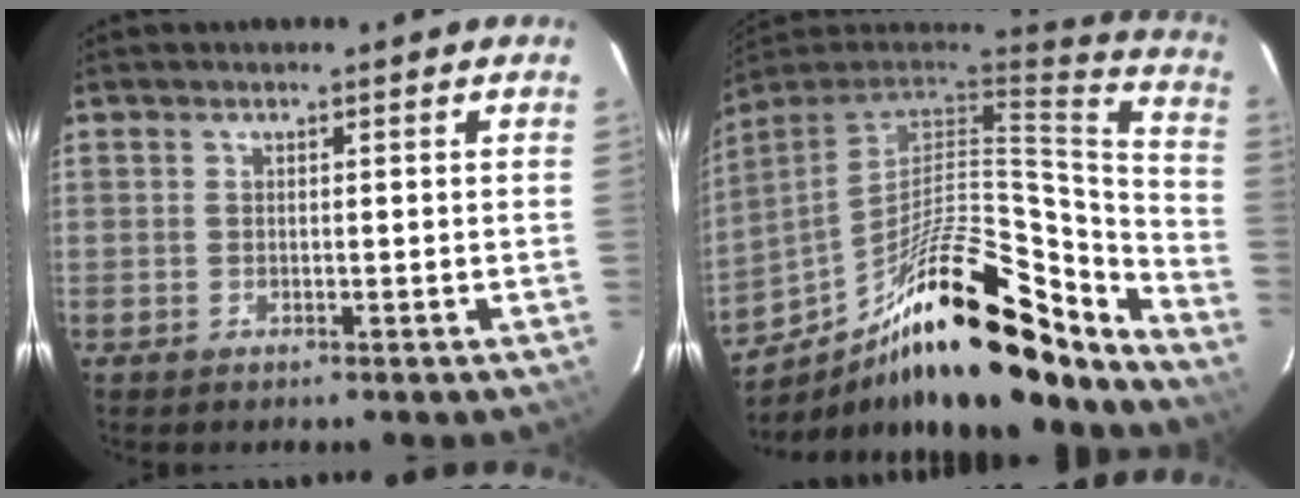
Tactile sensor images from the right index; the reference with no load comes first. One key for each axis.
{"total": 28.8, "fx": -18.9, "fy": 8.9, "fz": 19.8, "tx": -0.301, "ty": -0.010, "tz": -0.306}